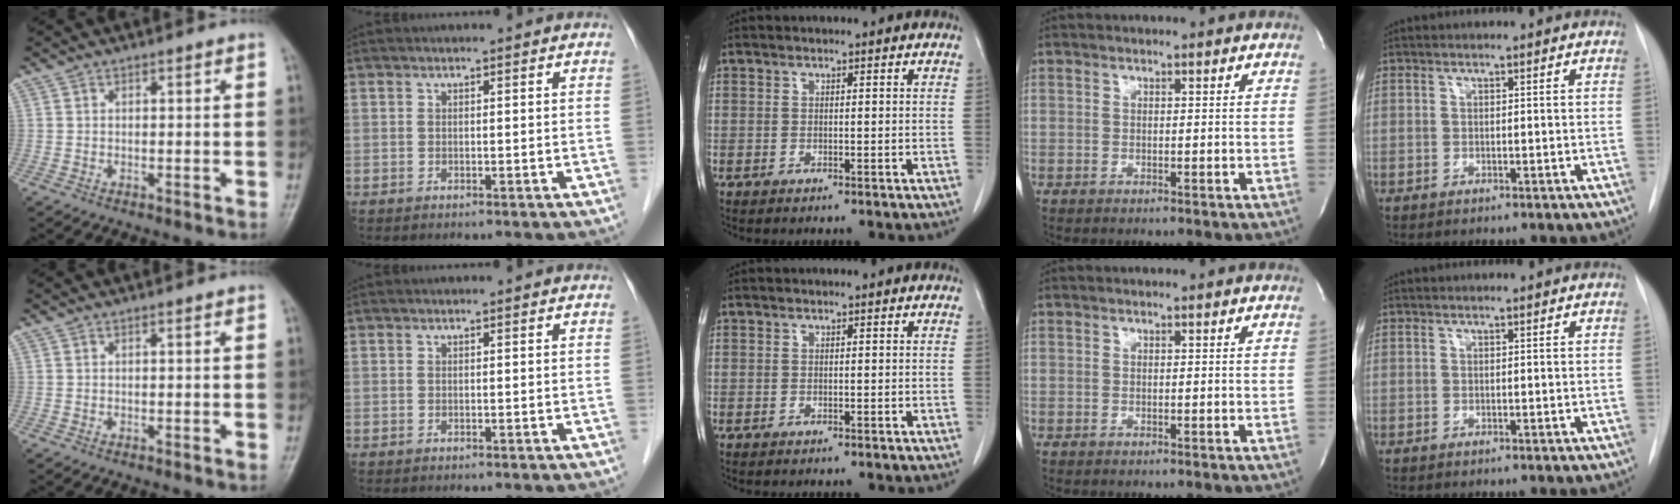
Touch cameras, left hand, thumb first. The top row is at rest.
{}